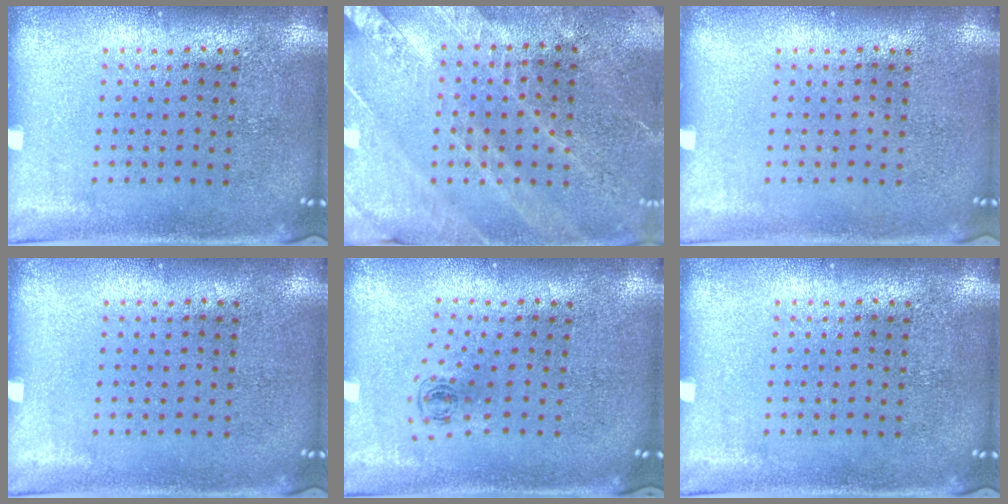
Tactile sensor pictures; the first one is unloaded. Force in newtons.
{"total": 2.7, "press": 2.7, "slide": 0.5}
{"total": 0.0}
{"total": 0.0}
{"total": 0.5, "press": 0.3, "slide": 0.4}
{"total": 0.0}